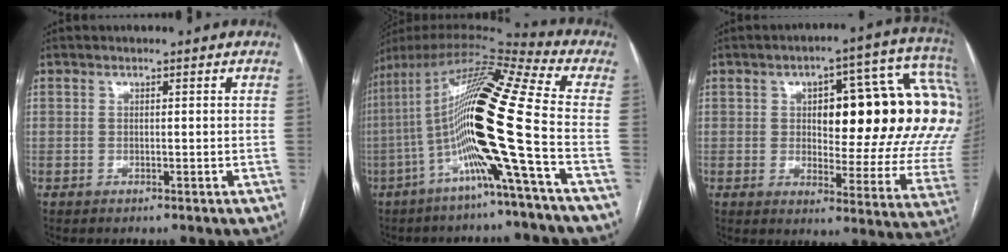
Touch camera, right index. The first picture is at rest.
{"total": 19.4, "force": [-4.3, -1.6, 18.8], "torque": [-0.359, 0.005, -0.096]}
{"total": 25.7, "force": [5.3, 7.2, 24.1], "torque": [-0.235, 0.054, 0.086]}